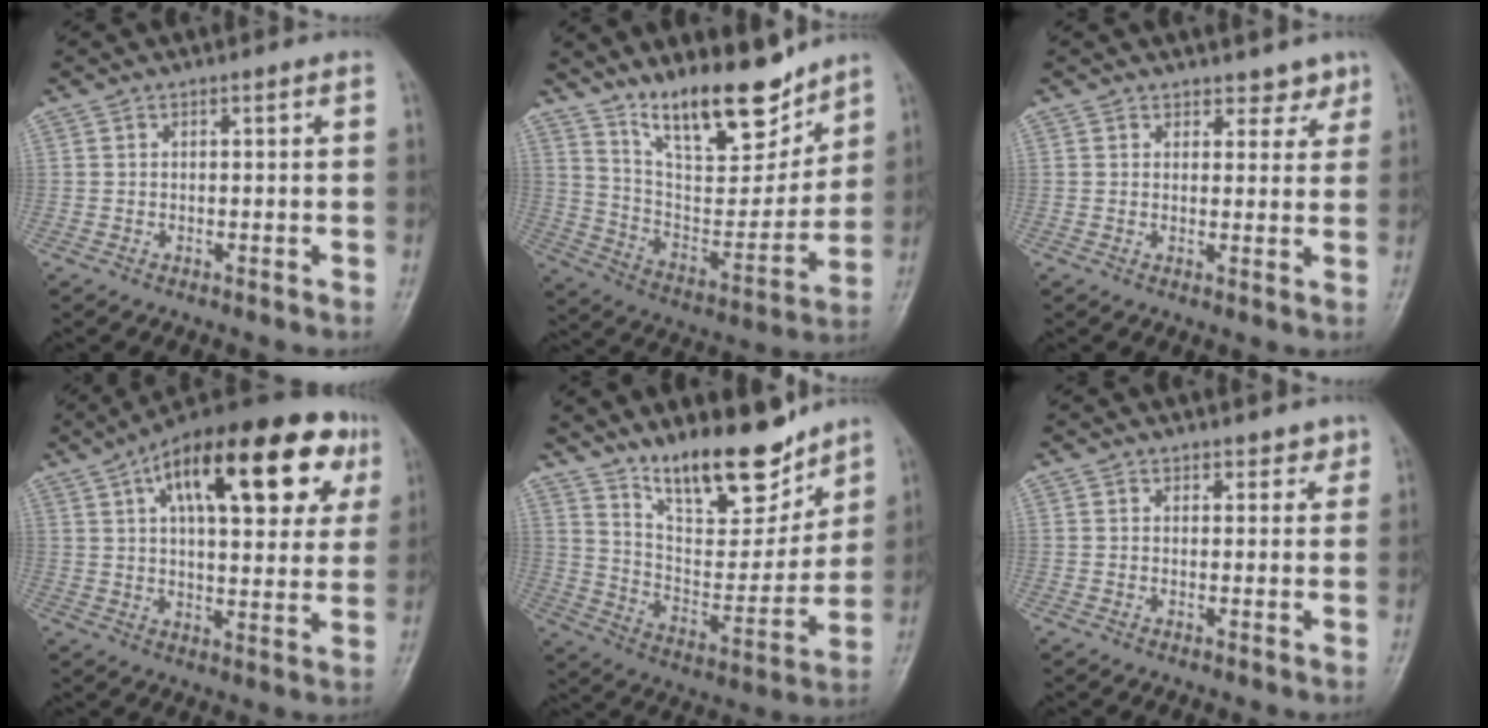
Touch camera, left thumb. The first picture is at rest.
{"total": 17.6, "force": [13.4, 5.8, 9.9], "torque": [-0.117, -0.087, 0.238]}
{"total": 3.6, "force": [2.8, 2.1, 0.7], "torque": [0.020, -0.017, 0.034]}
{"total": 26.3, "force": [11.1, 11.2, 21.0], "torque": [-0.284, 0.015, 0.160]}
{"total": 17.7, "force": [13.5, 6.1, 9.8], "torque": [-0.109, -0.090, 0.234]}
{"total": 2.7, "force": [2.1, 1.5, 0.7], "torque": [0.017, -0.011, 0.023]}